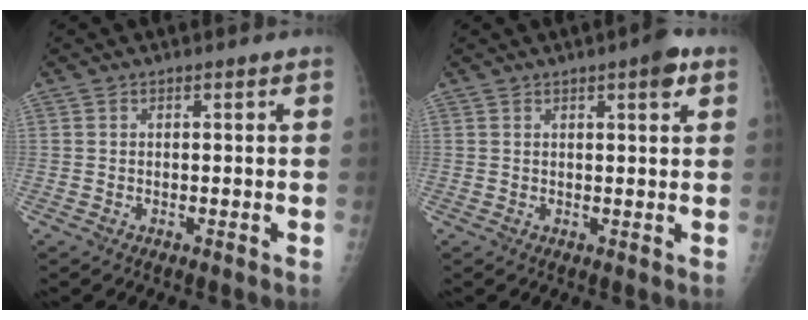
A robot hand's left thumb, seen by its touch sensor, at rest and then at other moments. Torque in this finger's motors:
{"motor_torque": [0.44, 0.47, 0.59, 0.02, 0.02]}